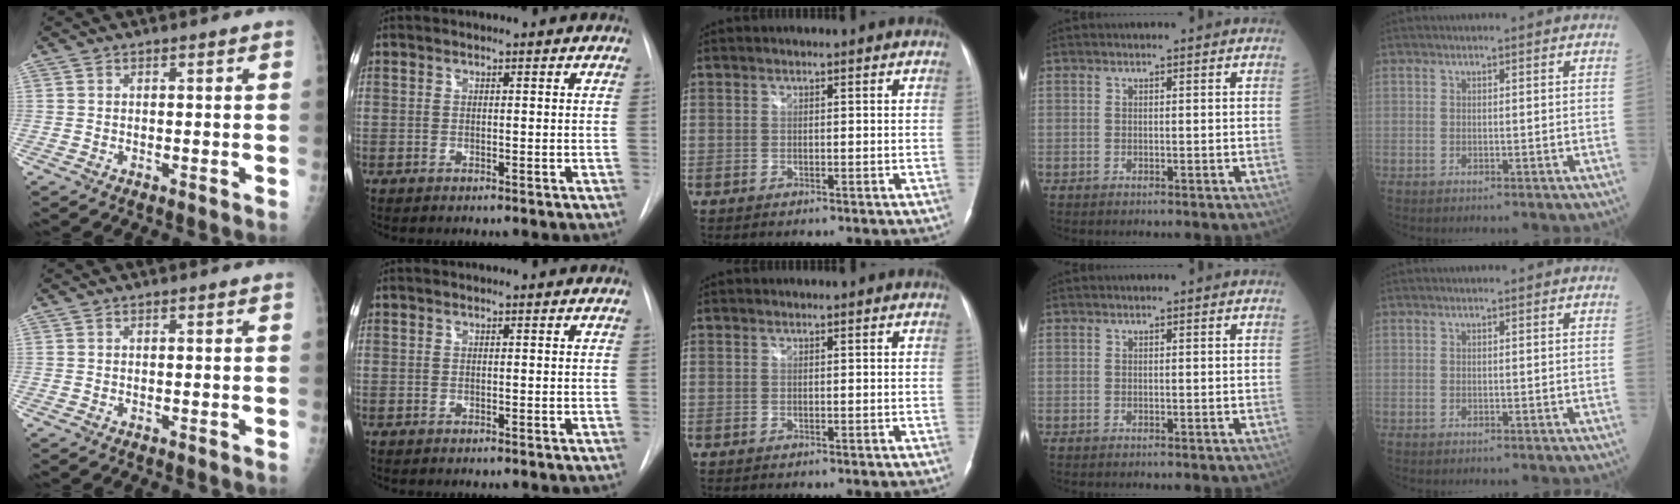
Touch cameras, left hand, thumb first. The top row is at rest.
{}